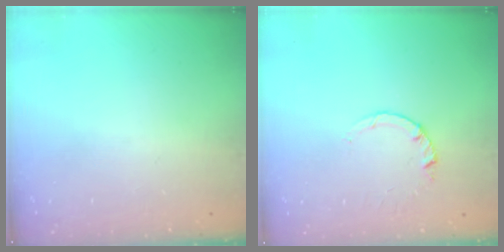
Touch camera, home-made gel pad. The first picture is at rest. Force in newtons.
{"total": 1.0, "press": 0.9, "slide": 0.3}